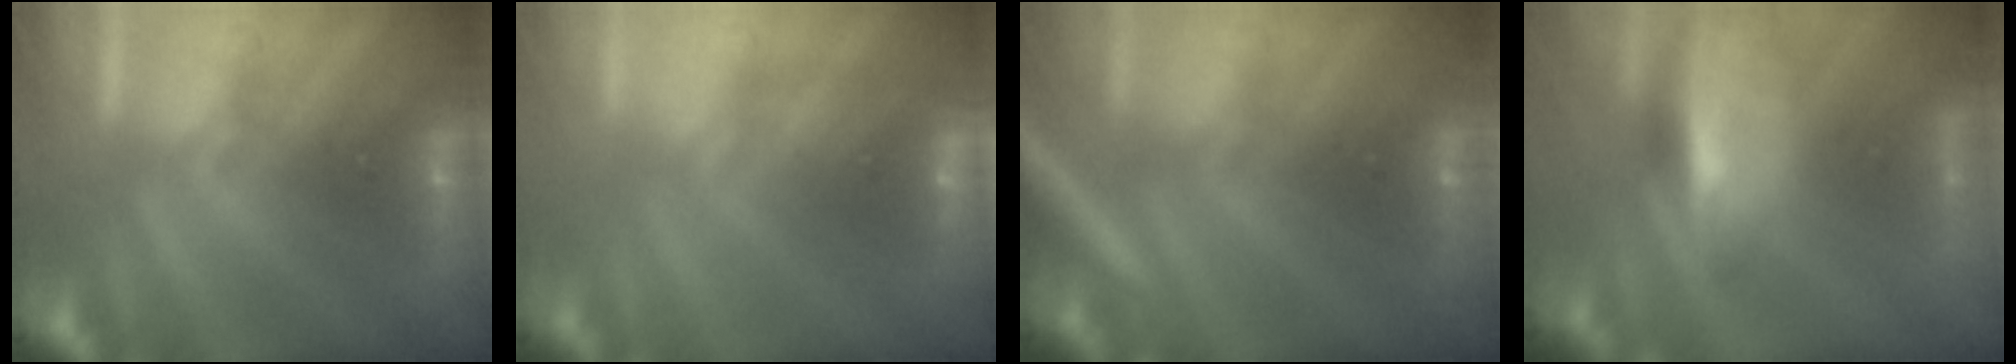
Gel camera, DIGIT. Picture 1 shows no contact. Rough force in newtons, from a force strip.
{"total": 7.4}
{"total": 2.8}
{"total": 6.0}